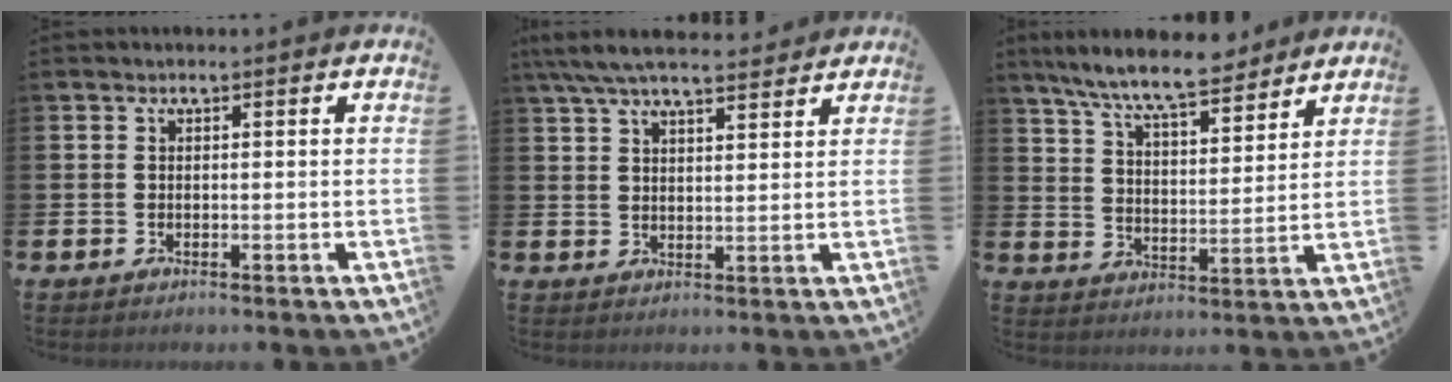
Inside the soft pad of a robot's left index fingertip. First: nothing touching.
{"total": 6.5, "force": [5.9, 1.2, 2.3], "torque": [-0.059, -0.019, 0.108]}
{"total": 9.0, "force": [8.2, 1.3, 3.5], "torque": [-0.100, -0.035, 0.148]}